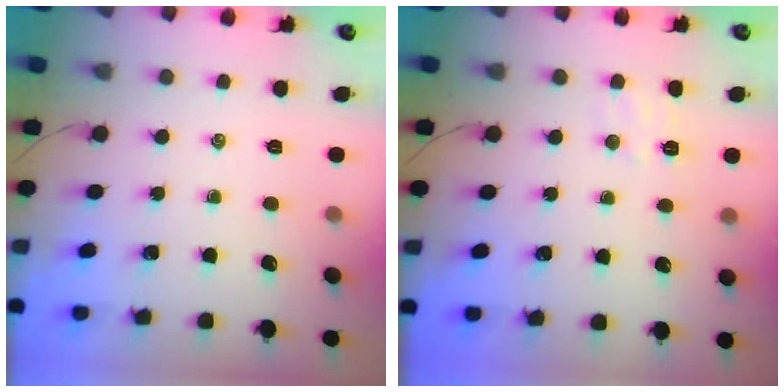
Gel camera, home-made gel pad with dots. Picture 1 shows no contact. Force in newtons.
{"total": 5.5, "press": 5.3, "slide": 1.4}